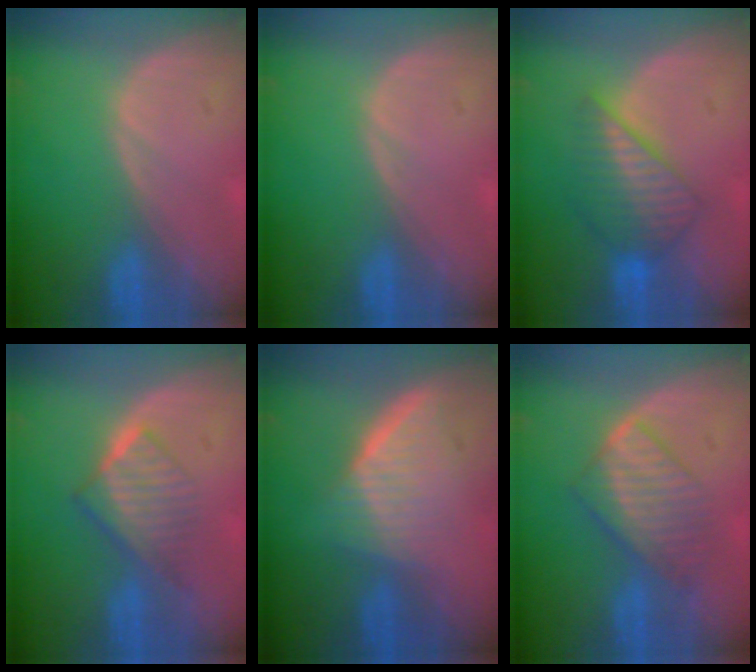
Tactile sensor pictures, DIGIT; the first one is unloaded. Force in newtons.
{"total": 0.0}
{"total": 6.3, "press": 6.3, "slide": 0.2}
{"total": 6.5, "press": 5.5, "slide": 3.4}
{"total": 6.5, "press": 6.0, "slide": 2.6}
{"total": 6.7, "press": 6.4, "slide": 1.9}